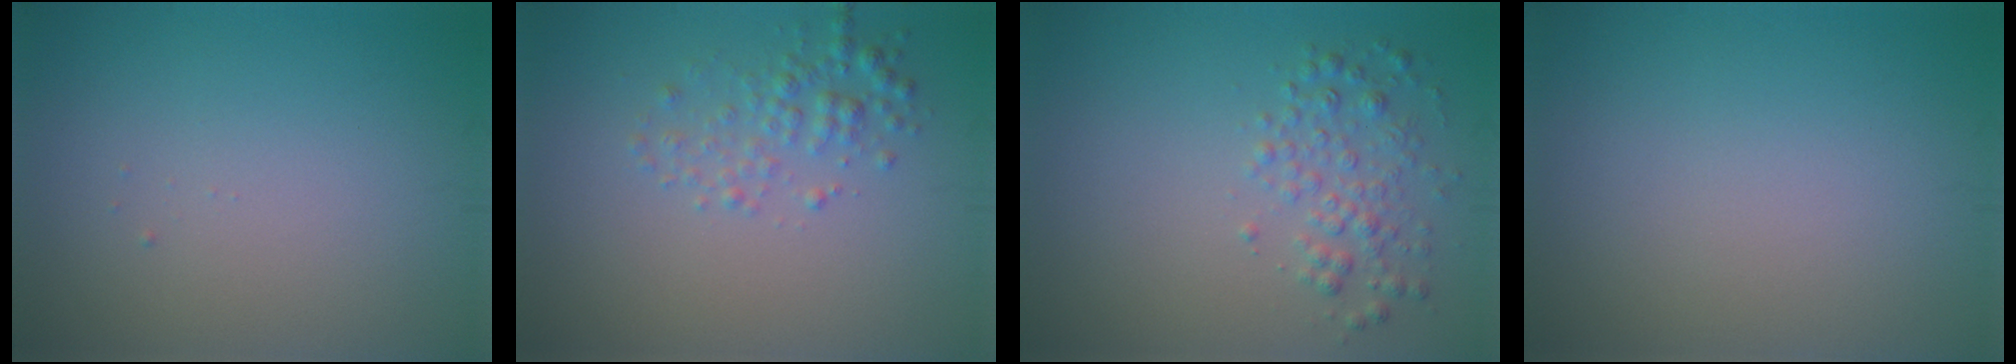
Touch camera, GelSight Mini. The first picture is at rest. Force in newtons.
{"total": 2.3, "press": 2.3, "slide": 0.1}
{"total": 2.4, "press": 2.4, "slide": 0.1}
{"total": 0.0}